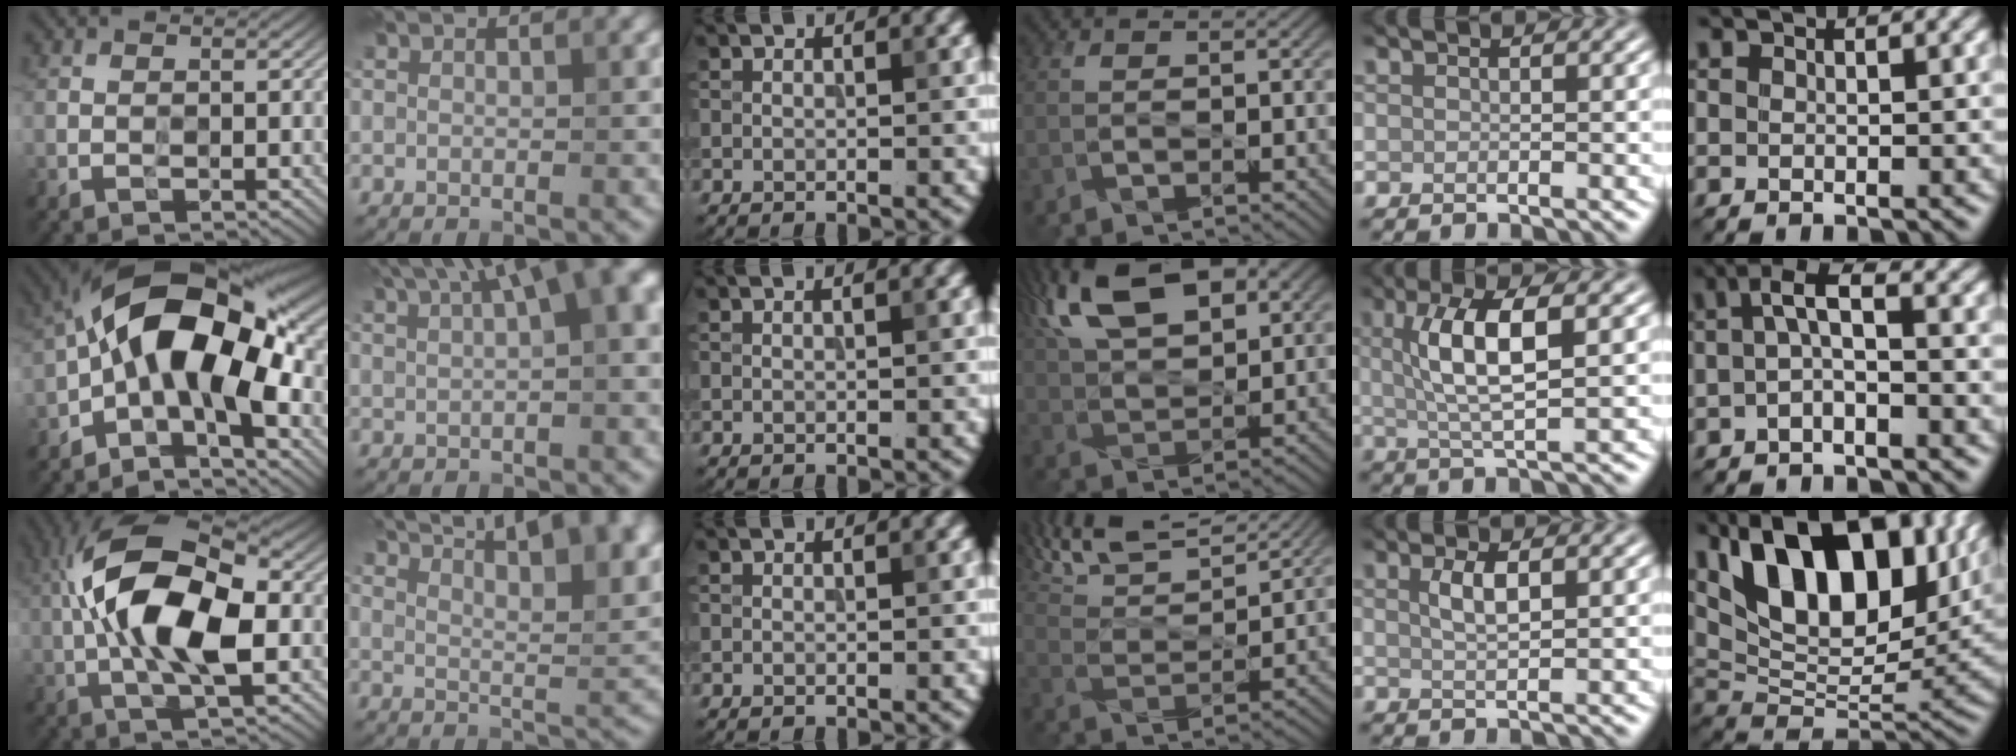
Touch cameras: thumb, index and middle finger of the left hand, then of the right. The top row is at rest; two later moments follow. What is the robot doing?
{"motion": "wipe", "object": "bowl"}